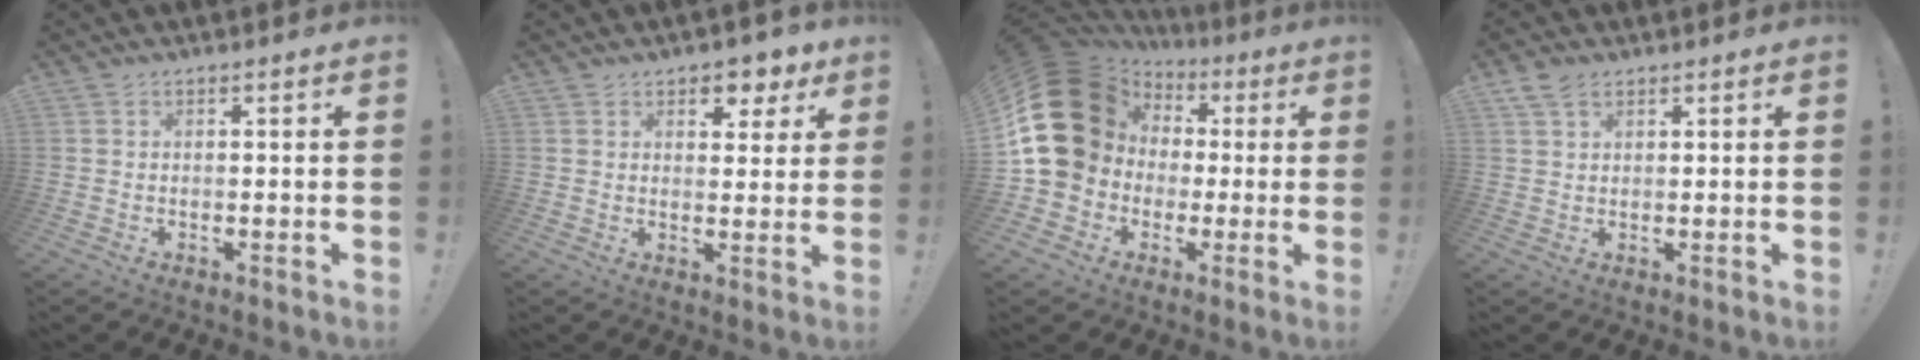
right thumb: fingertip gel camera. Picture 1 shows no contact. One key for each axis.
{"total": 6.3, "fx": 4.2, "fy": 4.2, "fz": 2.0, "tx": -0.008, "ty": -0.034, "tz": 0.075}
{"total": 22.3, "fx": 2.7, "fy": 18.8, "fz": 11.7, "tx": -0.192, "ty": -0.005, "tz": 0.088}
{"total": 4.1, "fx": 2.7, "fy": 2.3, "fz": 2.1, "tx": -0.040, "ty": -0.006, "tz": 0.053}